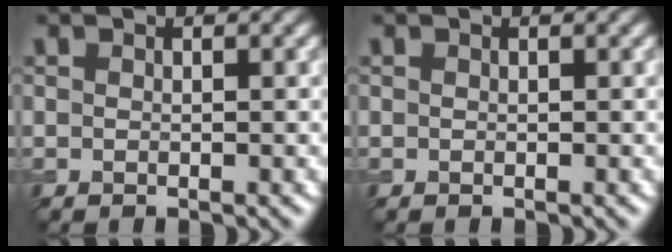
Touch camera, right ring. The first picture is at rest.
{"total": 0.0}